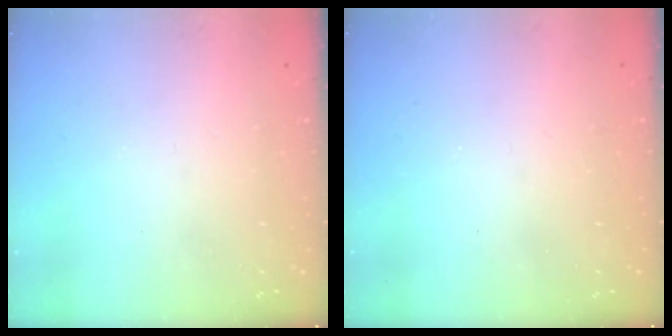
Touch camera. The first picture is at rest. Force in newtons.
{"total": 2.5, "press": 2.4, "slide": 0.4}